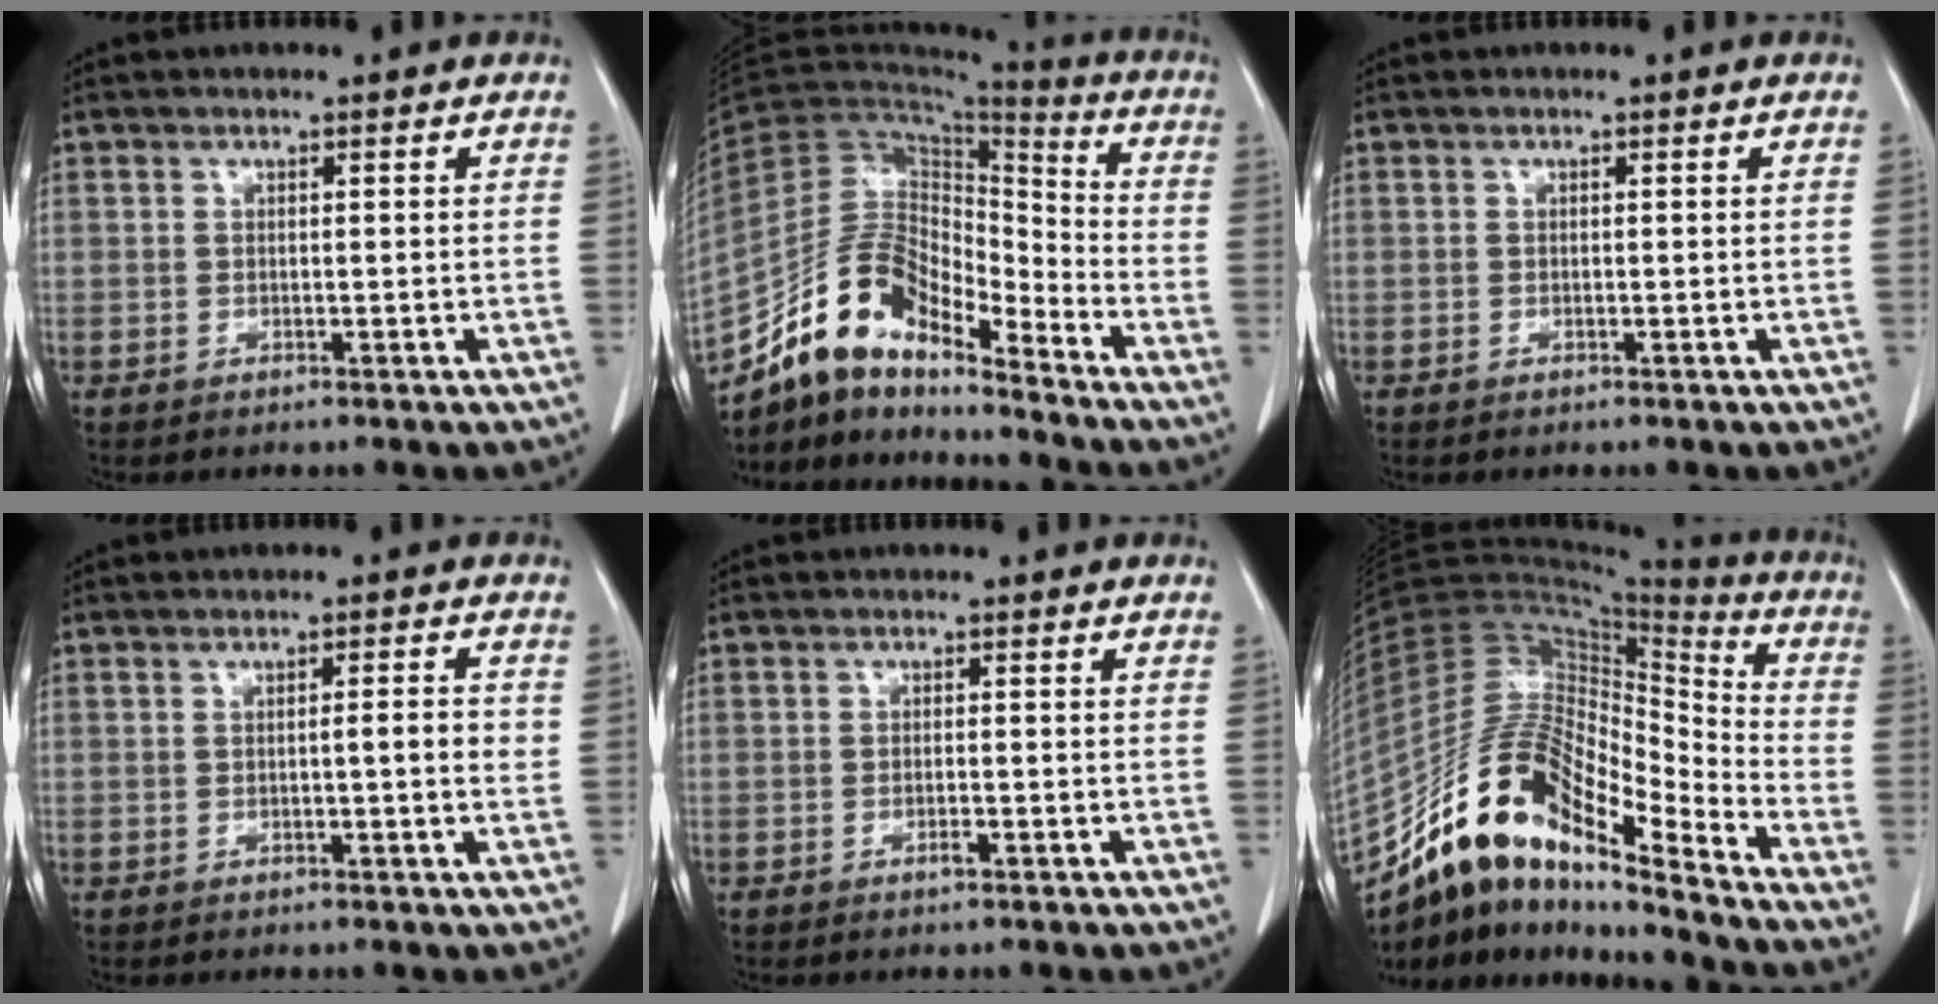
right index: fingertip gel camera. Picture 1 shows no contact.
{"total": 15.2, "force": [-12.4, 5.0, 7.2], "torque": [-0.133, 0.037, -0.230]}
{"total": 0.5, "force": [-0.2, 0.3, 0.3], "torque": [-0.007, 0.000, -0.003]}
{"total": 3.5, "force": [0.0, 0.6, 3.4], "torque": [-0.056, 0.006, 0.001]}
{"total": 1.5, "force": [-0.8, 0.5, 1.2], "torque": [-0.024, 0.000, -0.011]}
{"total": 22.6, "force": [-16.2, 6.0, 14.6], "torque": [-0.299, 0.018, -0.292]}